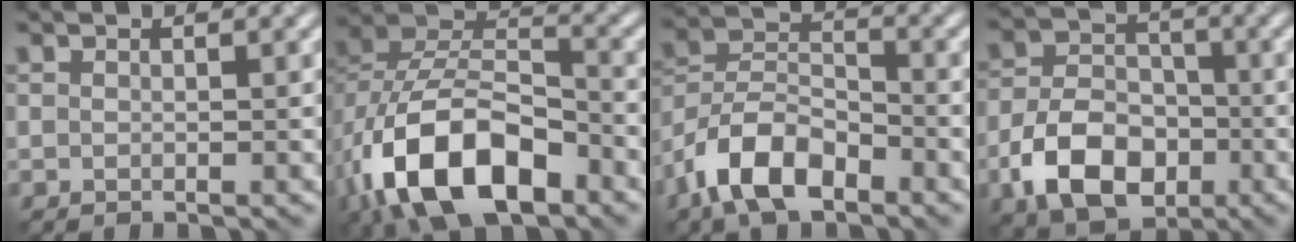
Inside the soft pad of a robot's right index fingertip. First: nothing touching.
{"total": 12.2, "force": [-5.7, 6.9, 8.4], "torque": [-0.159, 0.003, -0.104]}
{"total": 7.4, "force": [-4.6, 3.7, 4.4], "torque": [-0.075, 0.011, -0.099]}
{"total": 8.0, "force": [-3.3, 5.5, 4.8], "torque": [-0.090, 0.004, -0.065]}